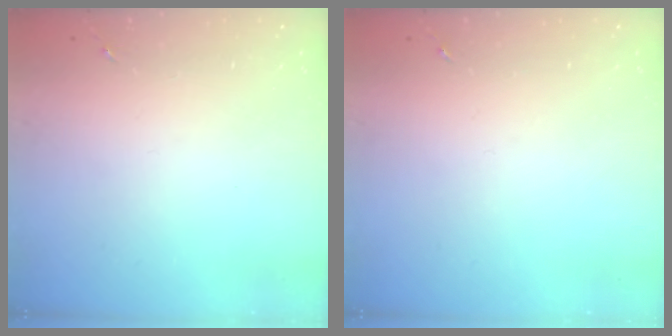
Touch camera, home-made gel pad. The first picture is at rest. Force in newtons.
{"total": 0.0}